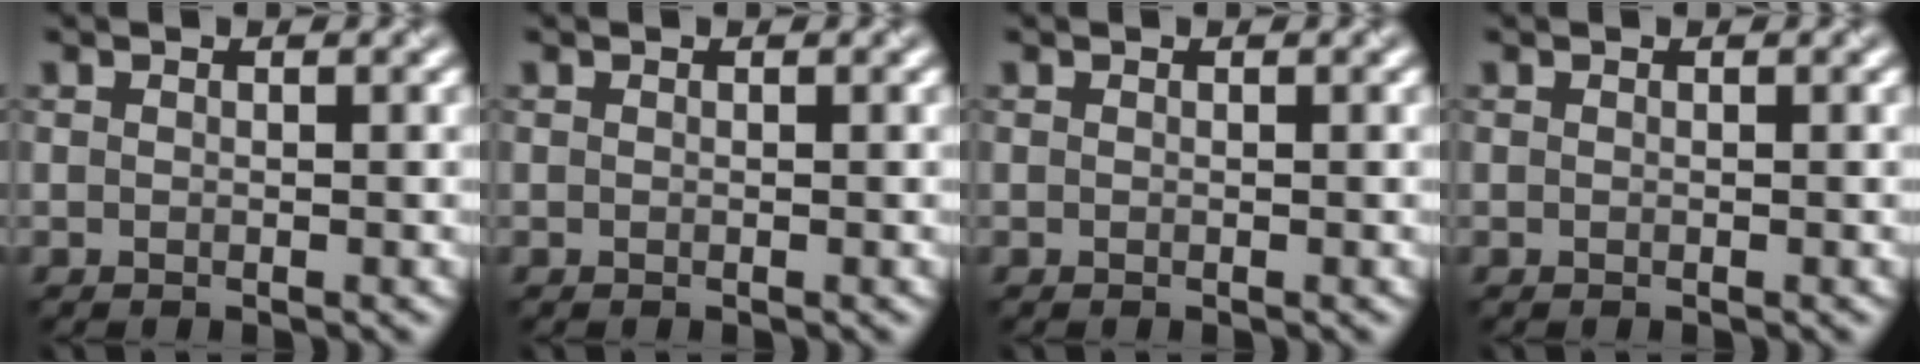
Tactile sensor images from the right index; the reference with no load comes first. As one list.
[{"total": 0.0}, {"total": 0.0}, {"total": 0.0}]